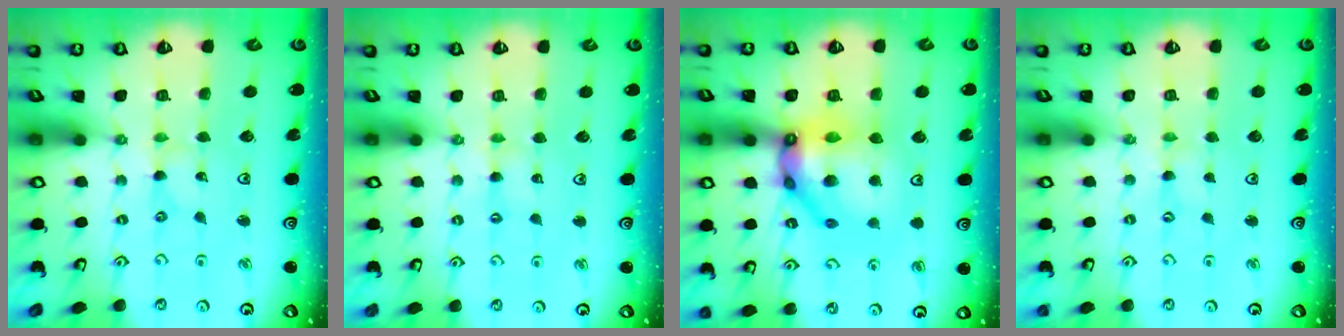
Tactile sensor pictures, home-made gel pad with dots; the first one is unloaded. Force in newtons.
{"total": 2.8, "press": 2.8, "slide": 0.3}
{"total": 17.7, "press": 17.5, "slide": 2.2}
{"total": 0.0}